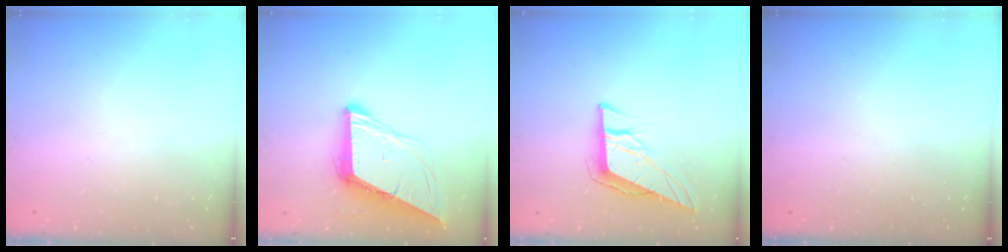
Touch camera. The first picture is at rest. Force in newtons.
{"total": 9.1, "press": 9.1, "slide": 0.4}
{"total": 10.2, "press": 10.0, "slide": 1.6}
{"total": 0.0}